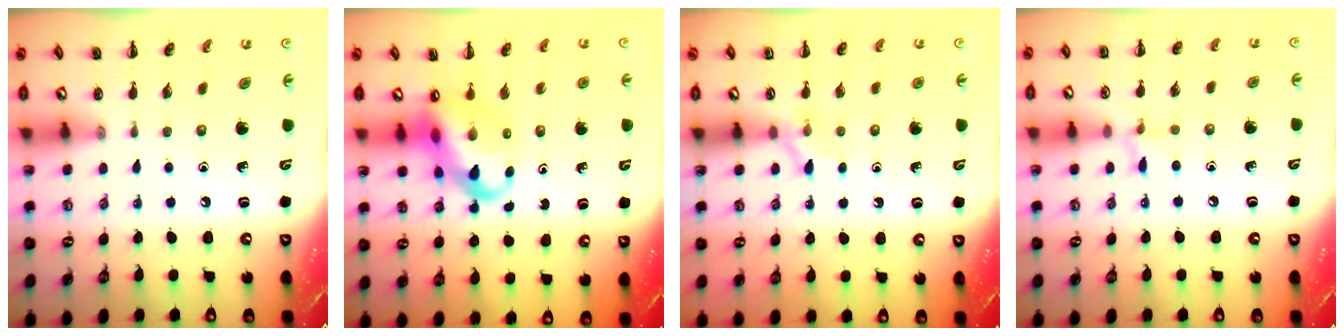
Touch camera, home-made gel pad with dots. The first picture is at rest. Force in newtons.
{"total": 10.9, "press": 10.5, "slide": 3.0}
{"total": 4.9, "press": 4.6, "slide": 1.8}
{"total": 6.0, "press": 5.7, "slide": 2.0}